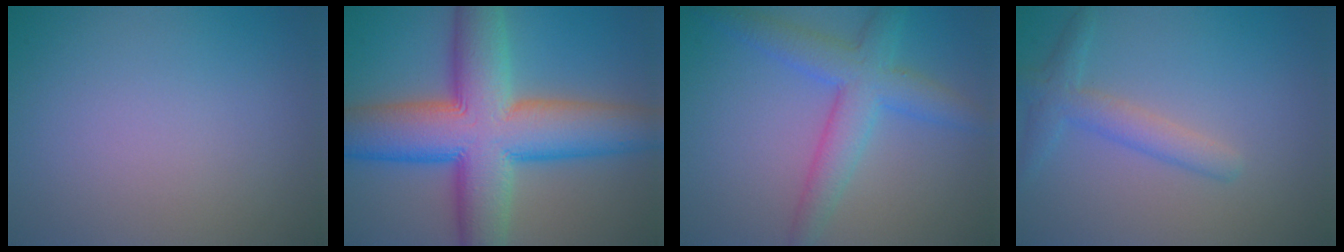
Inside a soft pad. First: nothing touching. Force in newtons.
{"total": 14.0, "press": 13.9, "slide": 0.5}
{"total": 5.1, "press": 5.1, "slide": 0.1}
{"total": 2.5, "press": 2.5, "slide": 0.1}